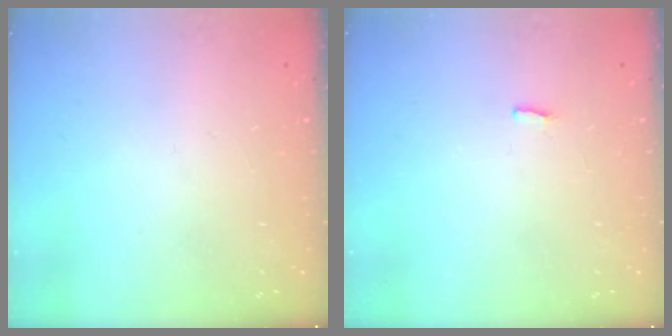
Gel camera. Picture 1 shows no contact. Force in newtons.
{"total": 0.0}